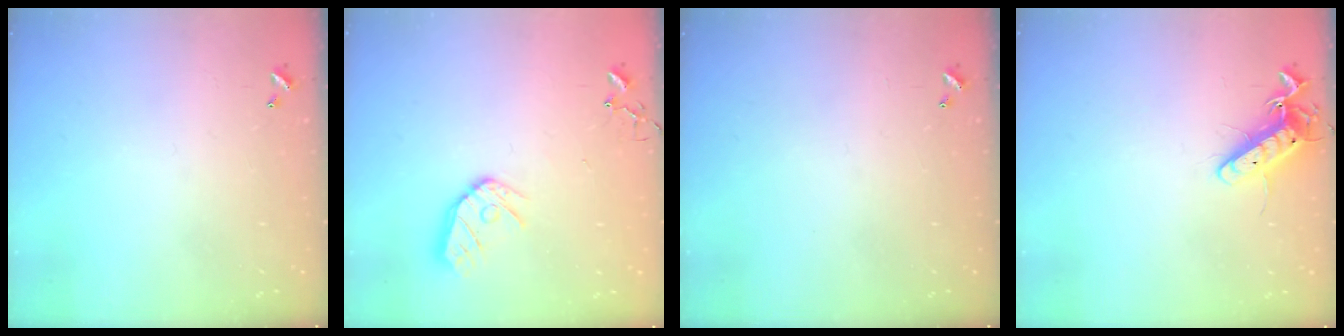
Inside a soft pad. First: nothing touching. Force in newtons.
{"total": 10.8, "press": 10.8, "slide": 0.9}
{"total": 0.0}
{"total": 12.4, "press": 12.4, "slide": 0.9}